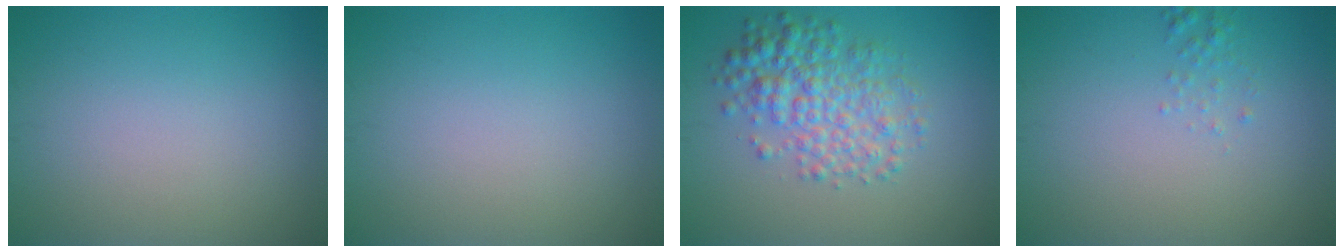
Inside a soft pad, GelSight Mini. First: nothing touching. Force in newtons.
{"total": 0.0}
{"total": 4.8, "press": 4.8, "slide": 0.1}
{"total": 0.8, "press": 0.8, "slide": 0.1}